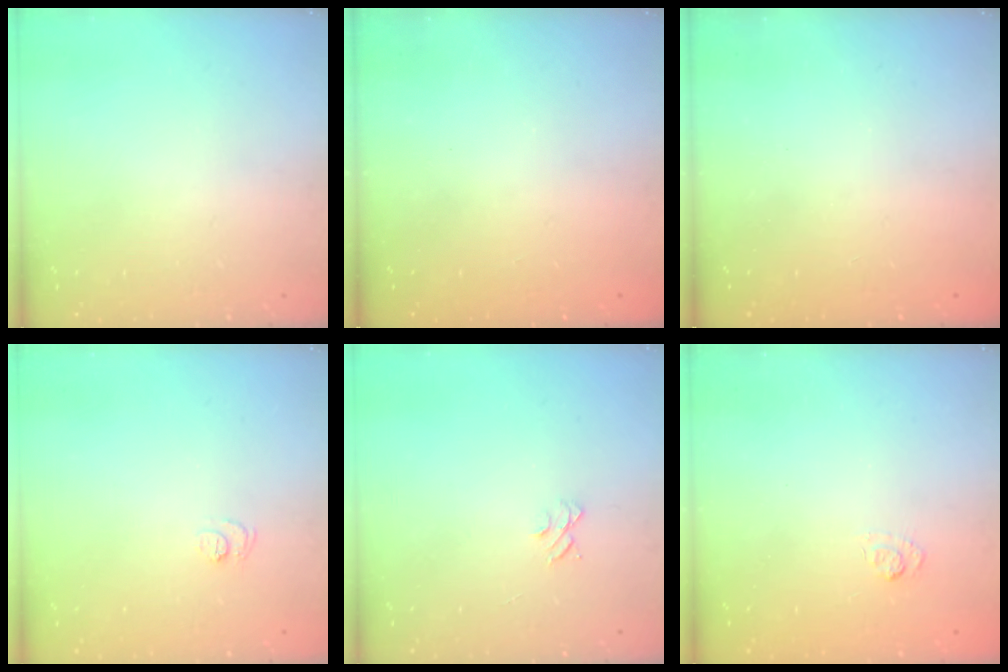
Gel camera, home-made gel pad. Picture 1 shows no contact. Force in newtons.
{"total": 2.6, "press": 2.4, "slide": 0.8}
{"total": 2.3, "press": 2.1, "slide": 0.8}
{"total": 4.8, "press": 4.8, "slide": 0.4}
{"total": 4.0, "press": 4.0, "slide": 0.3}
{"total": 2.7, "press": 2.3, "slide": 1.5}